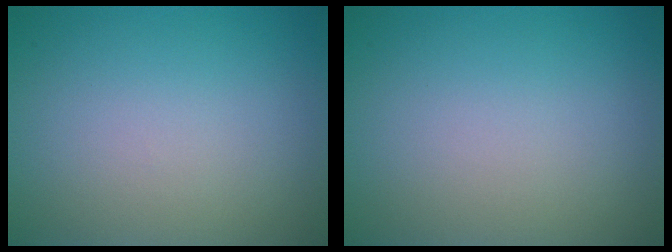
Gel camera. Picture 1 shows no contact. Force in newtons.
{"total": 0.0}